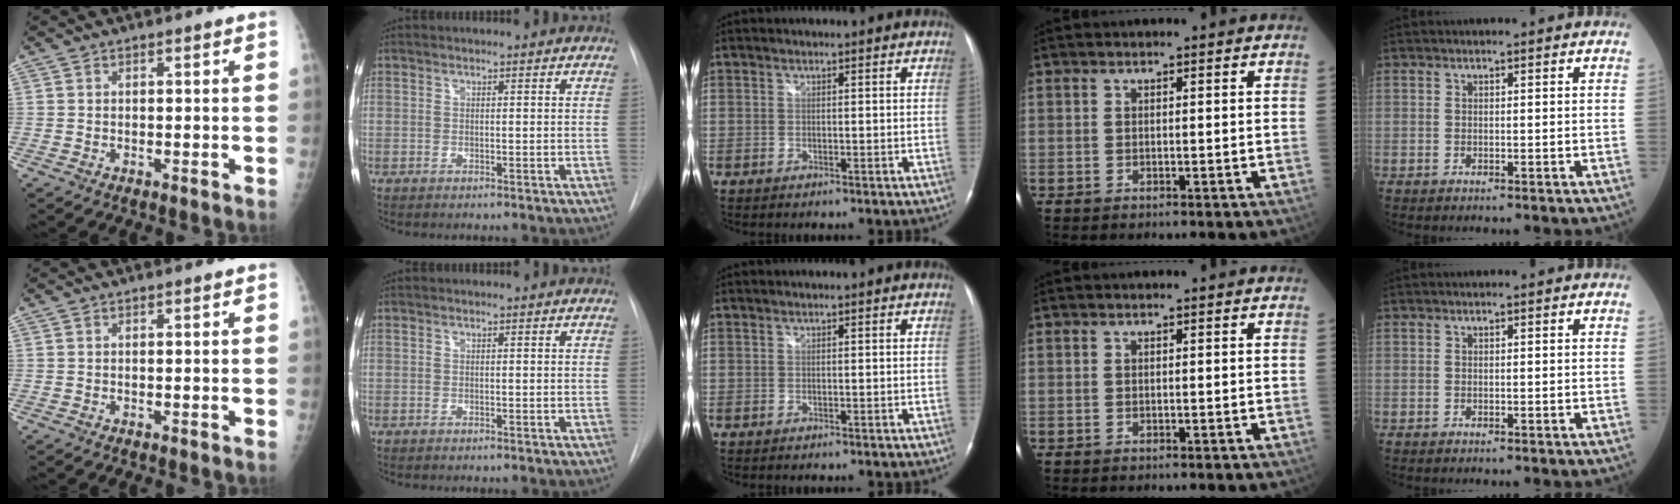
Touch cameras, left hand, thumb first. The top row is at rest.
{}